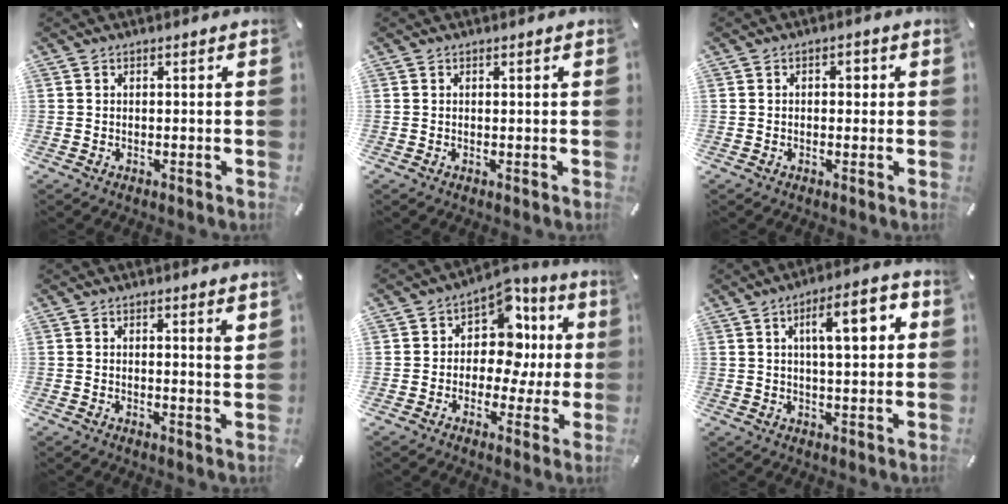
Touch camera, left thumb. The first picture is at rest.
{"total": 0.0}
{"total": 2.1, "force": [0.1, 1.5, 1.4], "torque": [-0.014, 0.004, -0.007]}
{"total": 2.3, "force": [1.3, 0.1, 1.9], "torque": [-0.023, -0.009, 0.019]}
{"total": 11.5, "force": [2.4, 8.5, 7.3], "torque": [-0.106, -0.019, 0.045]}
{"total": 11.3, "force": [3.5, 3.6, 10.1], "torque": [-0.157, -0.002, 0.049]}